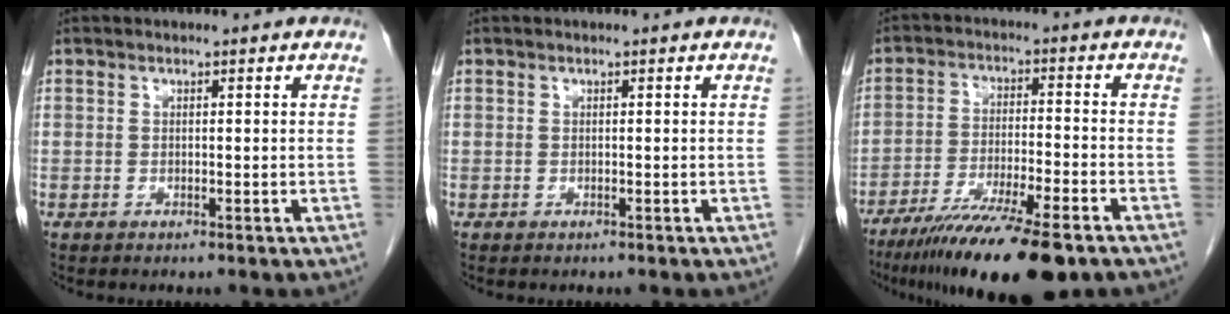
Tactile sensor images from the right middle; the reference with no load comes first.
{"total": 0.0}
{"total": 16.3, "force": [-11.8, 1.9, 11.2], "torque": [-0.174, -0.042, -0.193]}